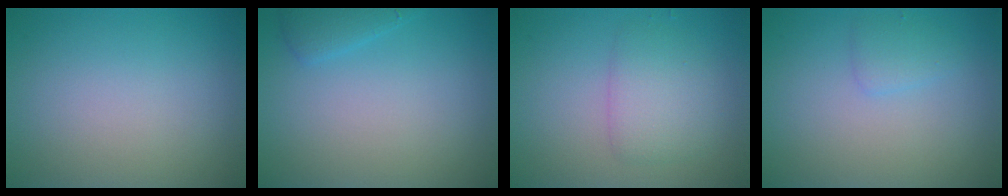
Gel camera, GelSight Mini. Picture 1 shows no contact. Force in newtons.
{"total": 1.4, "press": 1.4, "slide": 0.1}
{"total": 2.9, "press": 2.9, "slide": 0.1}
{"total": 1.3, "press": 1.3, "slide": 0.0}